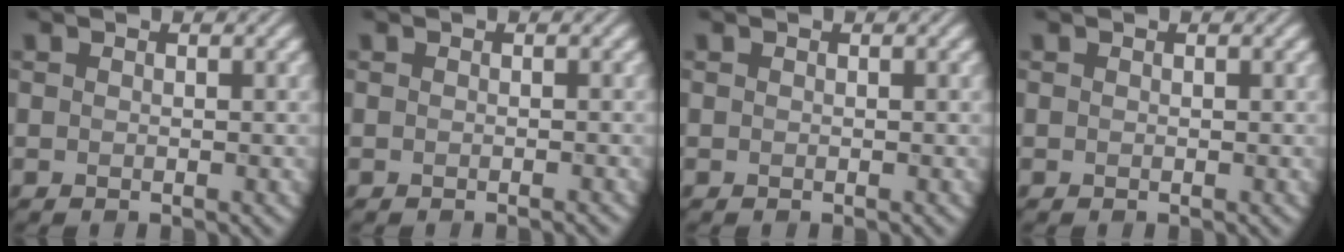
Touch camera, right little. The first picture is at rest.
{"total": 0.6, "force": [-0.5, 0.1, 0.4], "torque": [-0.002, 0.002, -0.008]}
{"total": 0.0}
{"total": 0.0}